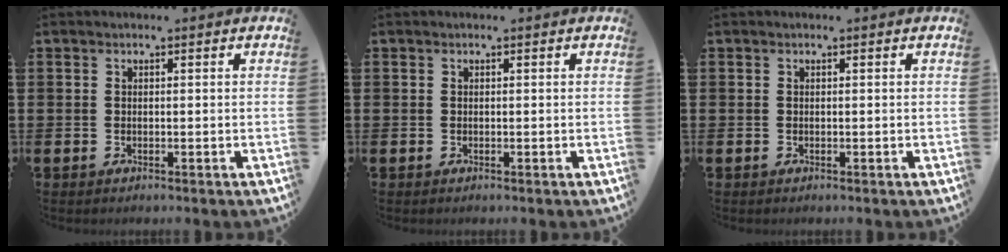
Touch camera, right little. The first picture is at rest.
{"total": 0.0}
{"total": 0.0}